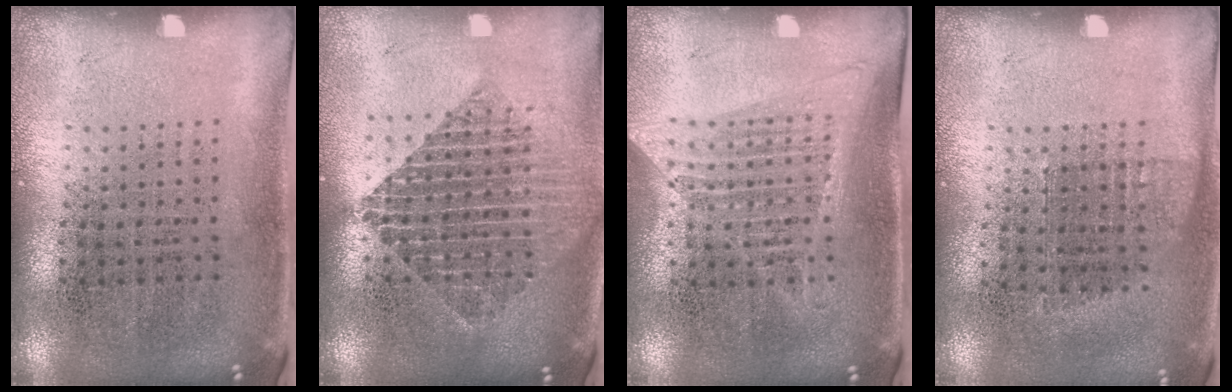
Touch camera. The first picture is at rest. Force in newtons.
{"total": 1.8, "press": 1.6, "slide": 1.0}
{"total": 1.3, "press": 1.2, "slide": 0.5}
{"total": 0.8, "press": 0.7, "slide": 0.4}